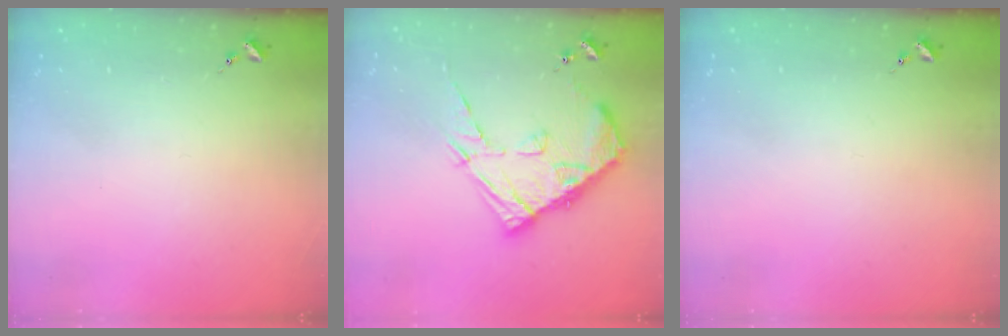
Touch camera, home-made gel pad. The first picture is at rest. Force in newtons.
{"total": 16.6, "press": 16.6, "slide": 1.5}
{"total": 0.0}